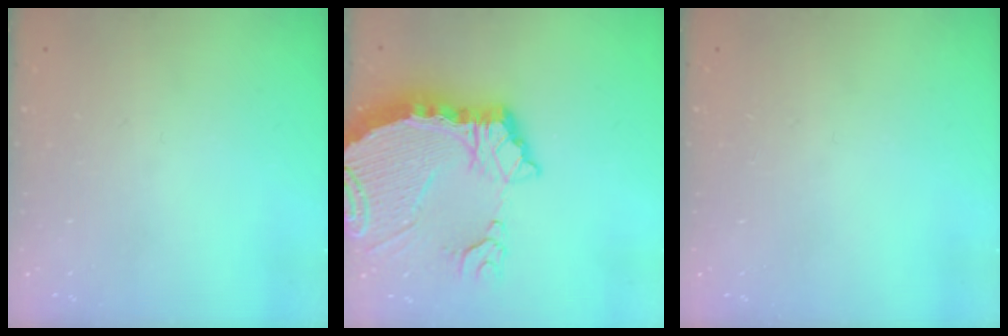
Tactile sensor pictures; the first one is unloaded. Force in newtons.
{"total": 12.3, "press": 12.2, "slide": 1.4}
{"total": 0.0}